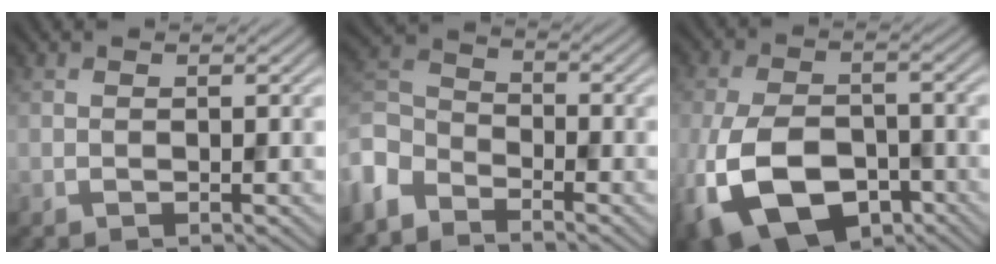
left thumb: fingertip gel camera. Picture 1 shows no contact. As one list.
[{"total": 6.7, "force": [-5.2, 3.2, 2.8], "torque": [-0.080, -0.004, -0.129]}, {"total": 12.6, "force": [-6.0, 7.4, 8.4], "torque": [-0.192, -0.022, -0.109]}]